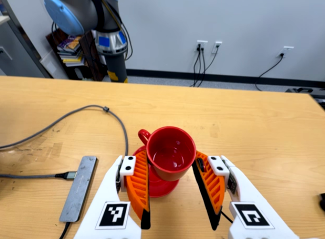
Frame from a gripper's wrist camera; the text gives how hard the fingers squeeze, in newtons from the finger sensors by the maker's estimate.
{"total": 6.2, "left": 6.5, "right": 5.9}